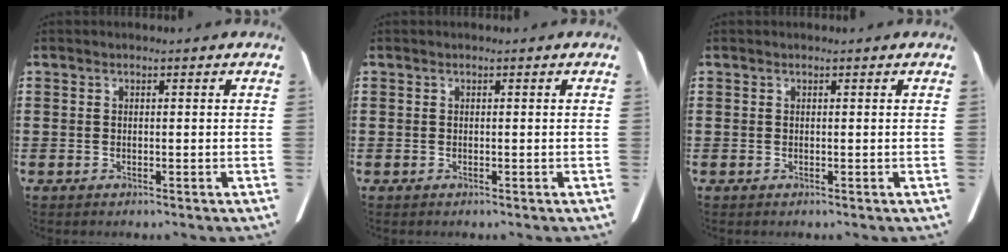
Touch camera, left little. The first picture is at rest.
{"total": 0.0}
{"total": 0.0}